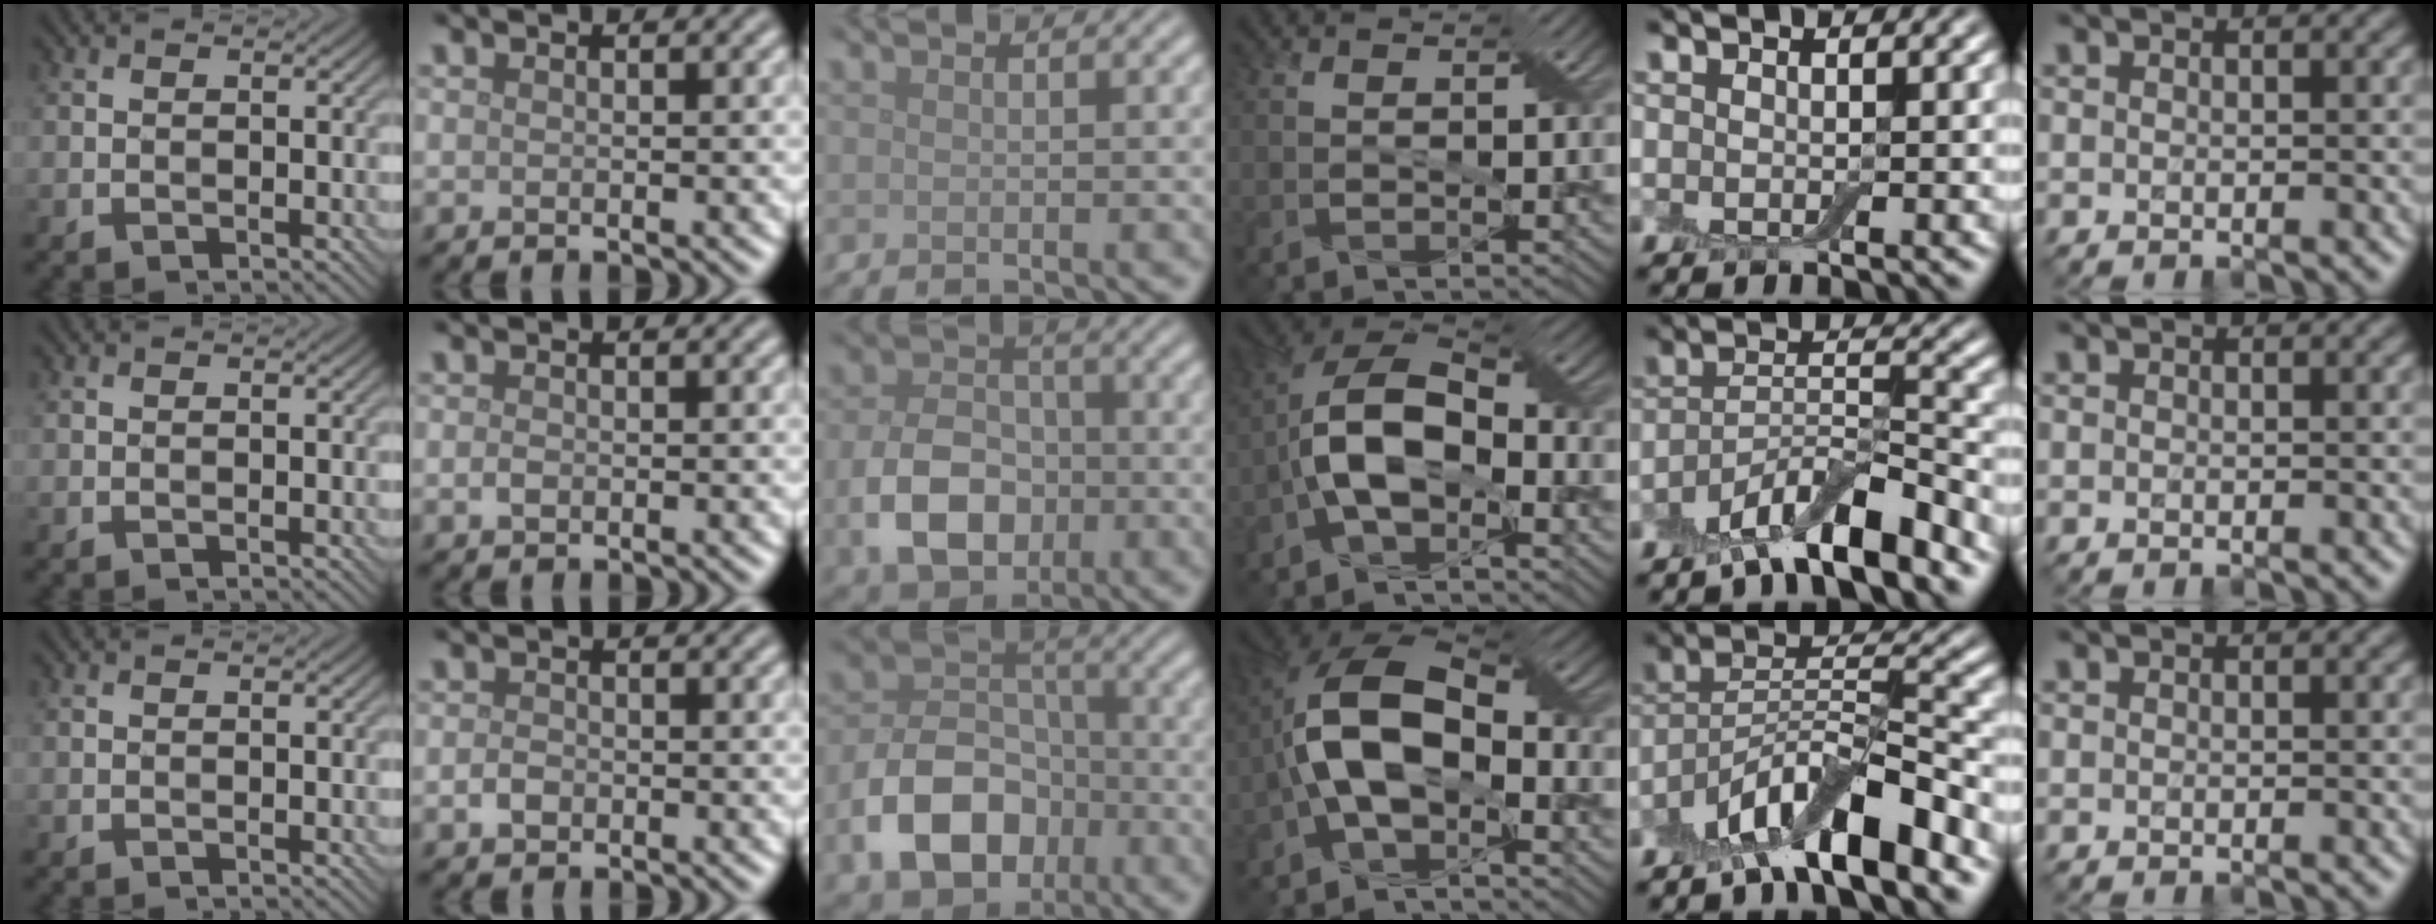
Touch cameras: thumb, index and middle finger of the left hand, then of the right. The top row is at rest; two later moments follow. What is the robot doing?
{"motion": "fold", "object": "apron"}